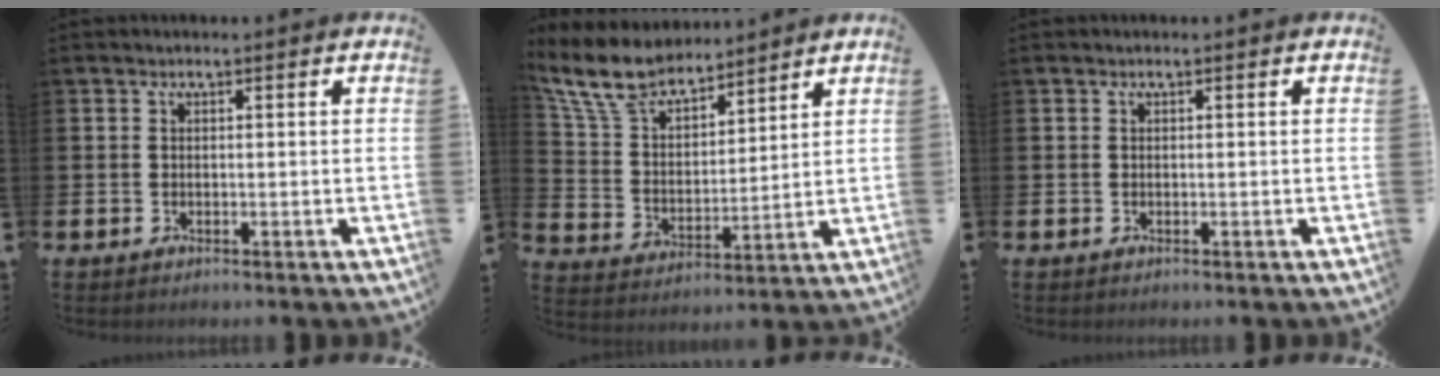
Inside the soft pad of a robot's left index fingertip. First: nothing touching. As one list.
[{"total": 9.2, "force": [8.3, 2.9, 2.7], "torque": [-0.097, -0.038, 0.156]}, {"total": 0.0}]